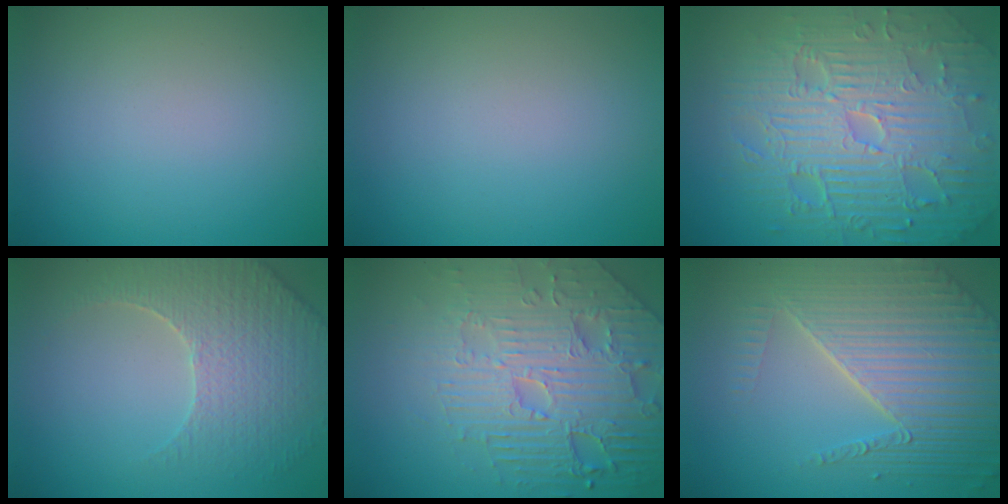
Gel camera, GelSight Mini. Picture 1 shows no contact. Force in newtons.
{"total": 0.0}
{"total": 11.2, "press": 7.3, "slide": 8.5}
{"total": 4.3, "press": 4.2, "slide": 1.2}
{"total": 7.4, "press": 6.0, "slide": 4.4}
{"total": 8.1, "press": 5.9, "slide": 5.7}